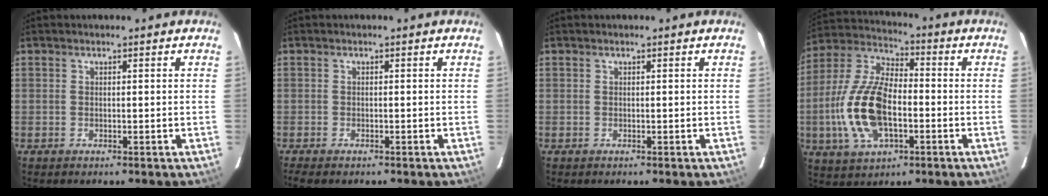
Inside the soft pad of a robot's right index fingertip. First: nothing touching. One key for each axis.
{"total": 3.1, "fx": -2.5, "fy": 0.7, "fz": 1.7, "tx": -0.040, "ty": -0.017, "tz": -0.045}
{"total": 0.0}
{"total": 16.8, "fx": -3.7, "fy": 8.4, "fz": 14.1, "tx": -0.306, "ty": 0.003, "tz": -0.068}